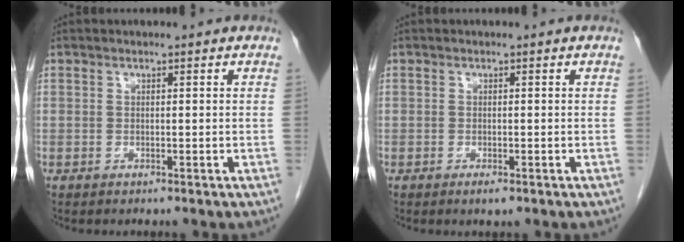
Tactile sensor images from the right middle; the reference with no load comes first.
{"total": 1.2, "force": [-0.7, 0.4, 0.9], "torque": [-0.014, -0.001, -0.008]}